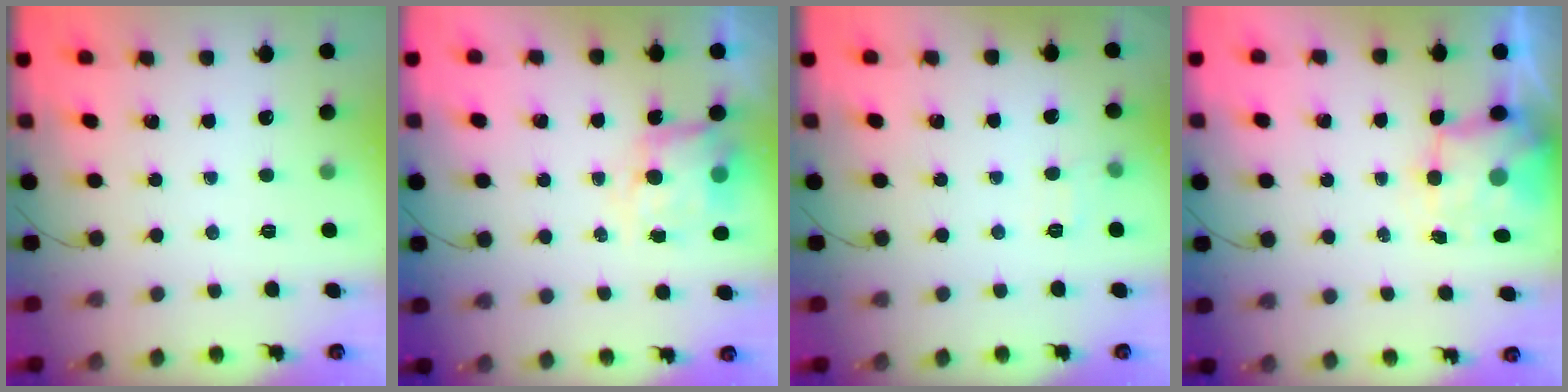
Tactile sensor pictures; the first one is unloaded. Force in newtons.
{"total": 8.8, "press": 8.6, "slide": 1.8}
{"total": 3.2, "press": 2.8, "slide": 1.6}
{"total": 4.5, "press": 4.3, "slide": 1.1}